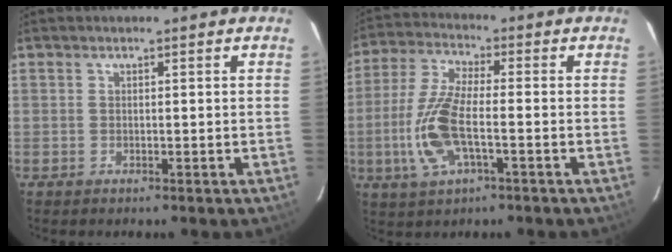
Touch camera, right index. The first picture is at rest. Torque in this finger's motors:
{"motor_torque": [1.45, -0.36, 0.75, 0.20]}